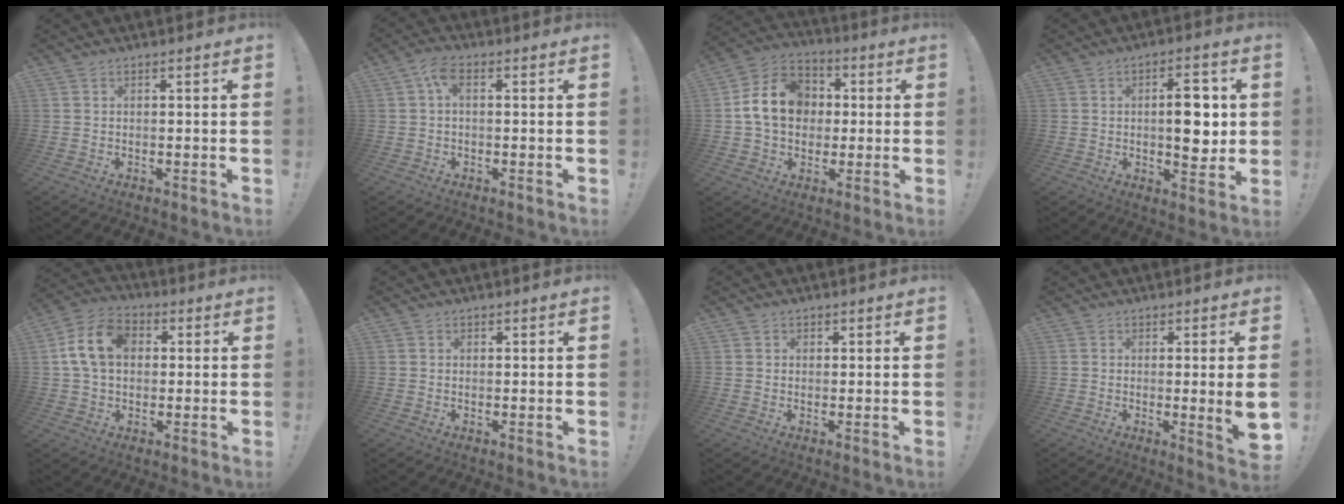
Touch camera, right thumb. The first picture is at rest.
{"total": 4.6, "force": [0.7, 2.3, 3.9], "torque": [-0.067, 0.006, 0.012]}
{"total": 15.5, "force": [1.4, 12.5, 9.0], "torque": [-0.143, 0.015, 0.035]}
{"total": 10.0, "force": [0.8, 4.9, 8.7], "torque": [-0.105, 0.002, 0.006]}
{"total": 13.6, "force": [2.7, 9.9, 8.9], "torque": [-0.151, 0.009, 0.052]}
{"total": 0.6, "force": [0.4, 0.4, 0.0], "torque": [0.007, -0.003, 0.006]}
{"total": 1.2, "force": [0.6, 1.1, 0.3], "torque": [0.003, -0.002, 0.009]}
{"total": 7.0, "force": [-0.3, 0.2, 7.0], "torque": [-0.086, -0.018, -0.003]}